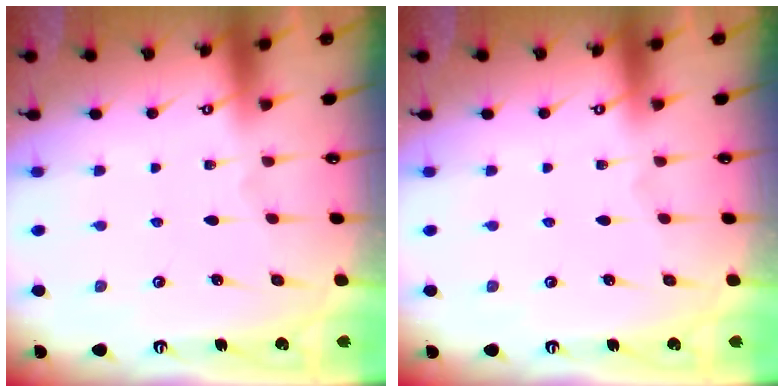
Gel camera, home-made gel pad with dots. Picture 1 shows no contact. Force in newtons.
{"total": 0.0}